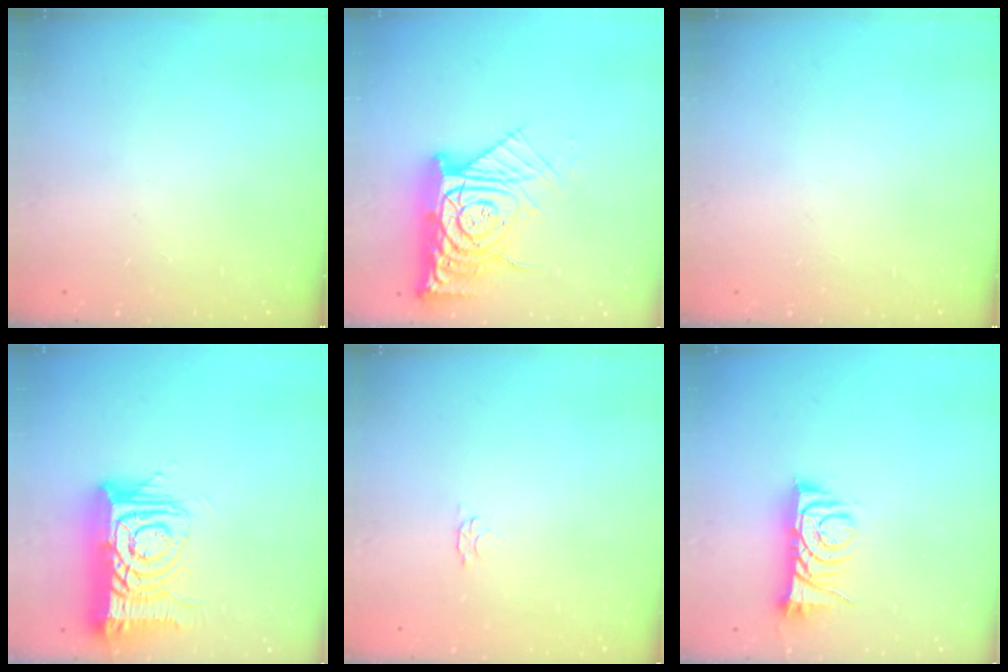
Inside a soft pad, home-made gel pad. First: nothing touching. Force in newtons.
{"total": 17.3, "press": 17.2, "slide": 1.7}
{"total": 0.0}
{"total": 16.0, "press": 15.9, "slide": 1.6}
{"total": 2.8, "press": 2.7, "slide": 0.5}
{"total": 8.2, "press": 8.2, "slide": 0.2}